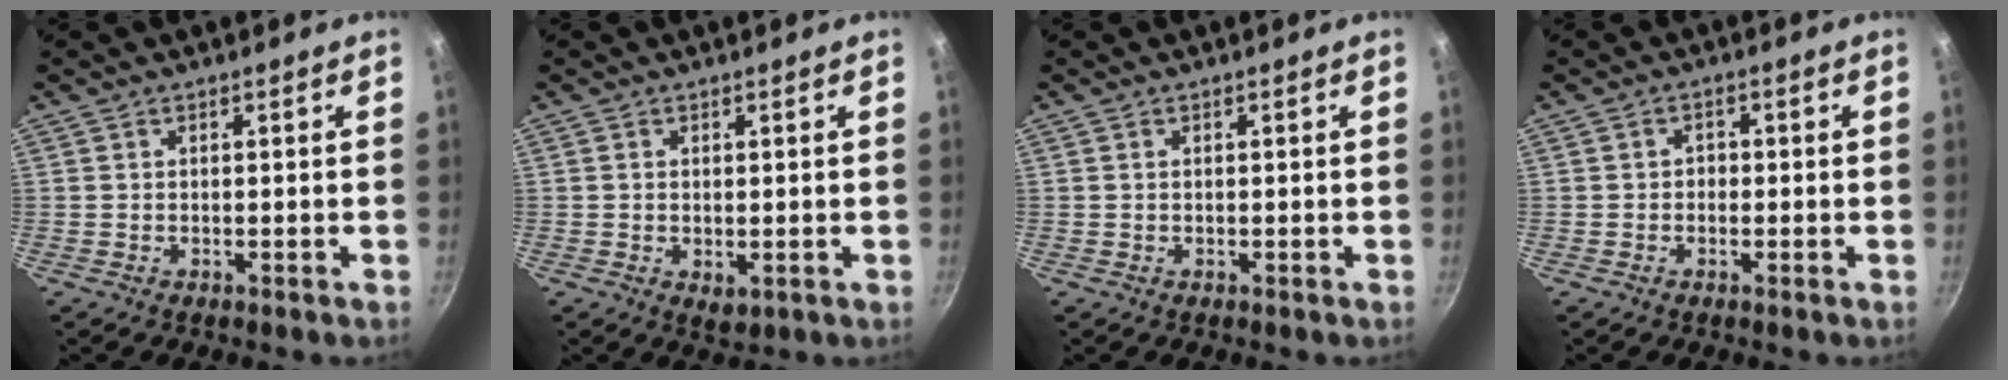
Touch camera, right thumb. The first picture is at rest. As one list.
[{"total": 2.4, "force": [0.1, 1.4, 1.9], "torque": [-0.028, -0.008, 0.003]}, {"total": 0.0}, {"total": 2.2, "force": [-0.6, 1.8, 1.1], "torque": [-0.002, 0.009, -0.014]}]